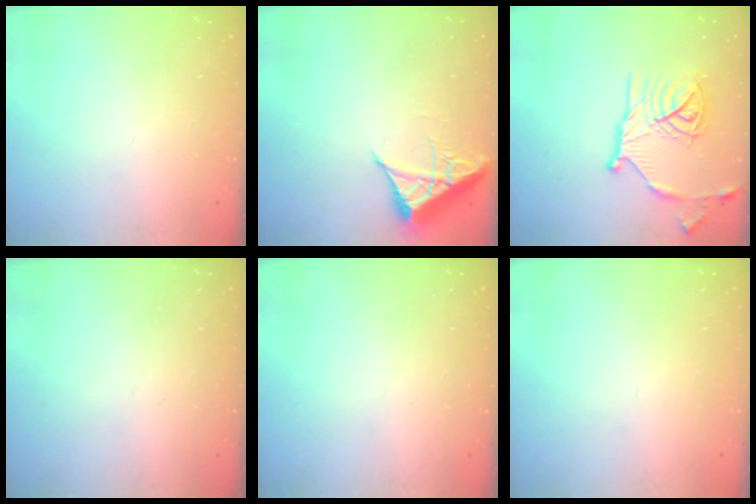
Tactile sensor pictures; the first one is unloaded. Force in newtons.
{"total": 6.9, "press": 6.8, "slide": 0.6}
{"total": 19.6, "press": 19.5, "slide": 1.7}
{"total": 0.0}
{"total": 0.0}
{"total": 0.0}